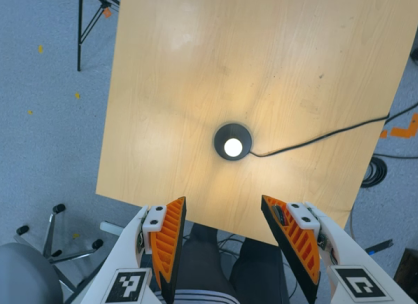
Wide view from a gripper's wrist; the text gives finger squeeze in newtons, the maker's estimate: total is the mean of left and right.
{"total": 0.0}